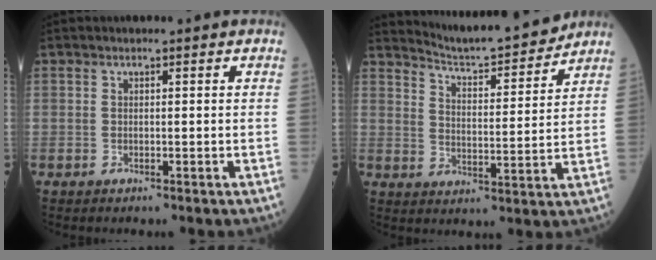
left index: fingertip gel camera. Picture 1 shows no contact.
{"total": 11.9, "force": [11.5, 0.1, 3.0], "torque": [-0.052, -0.006, 0.173]}